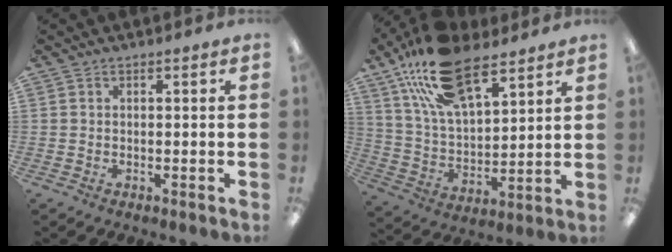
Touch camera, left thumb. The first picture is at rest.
{"total": 20.7, "force": [13.4, 9.7, 12.5], "torque": [-0.242, -0.047, 0.243]}